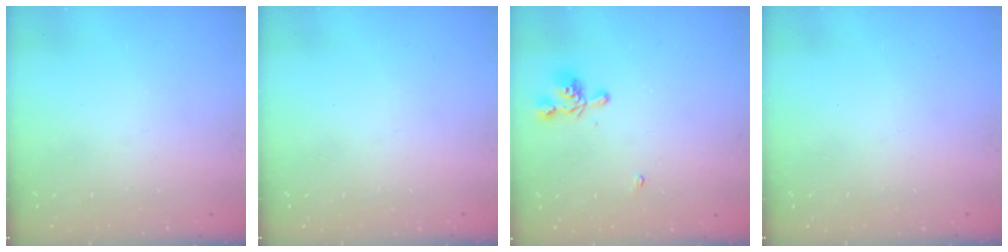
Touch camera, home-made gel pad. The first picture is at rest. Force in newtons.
{"total": 0.0}
{"total": 2.6, "press": 2.5, "slide": 0.4}
{"total": 0.0}